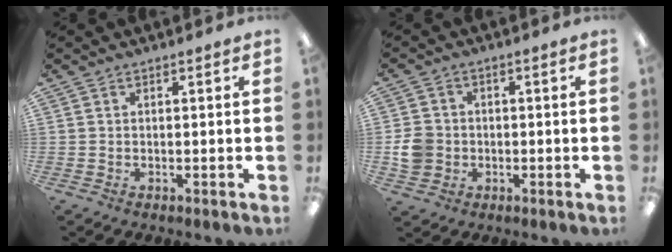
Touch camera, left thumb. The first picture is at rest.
{"total": 5.8, "force": [-0.9, 5.2, 2.3], "torque": [-0.047, 0.009, -0.015]}